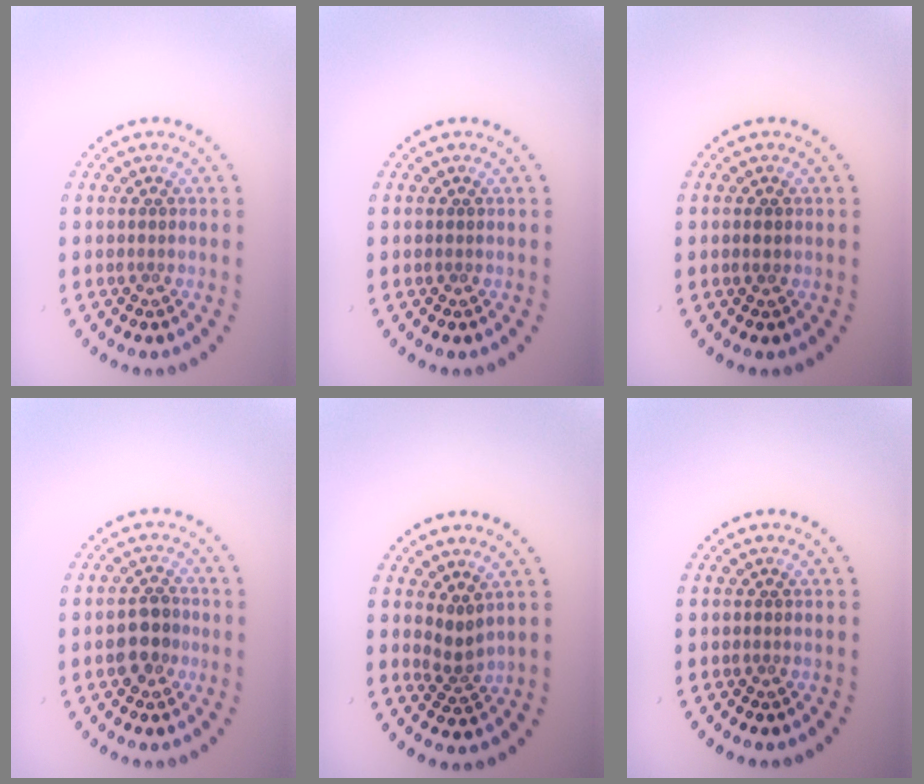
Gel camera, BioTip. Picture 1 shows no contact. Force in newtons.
{"total": 0.0}
{"total": 0.8, "press": 0.8, "slide": 0.1}
{"total": 2.7, "press": 2.6, "slide": 0.7}
{"total": 1.9, "press": 1.2, "slide": 1.4}
{"total": 0.0}